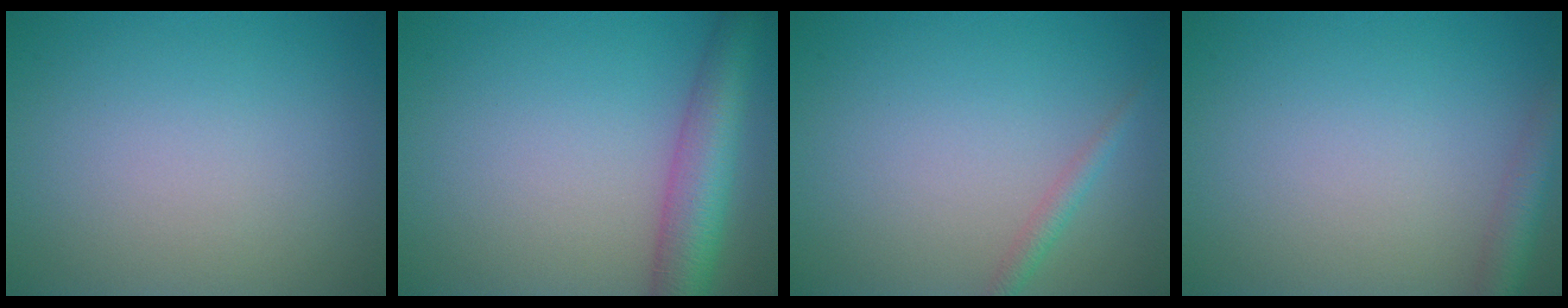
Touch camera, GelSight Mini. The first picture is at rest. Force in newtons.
{"total": 6.0, "press": 6.0, "slide": 0.2}
{"total": 1.3, "press": 1.3, "slide": 0.1}
{"total": 2.9, "press": 2.9, "slide": 0.1}